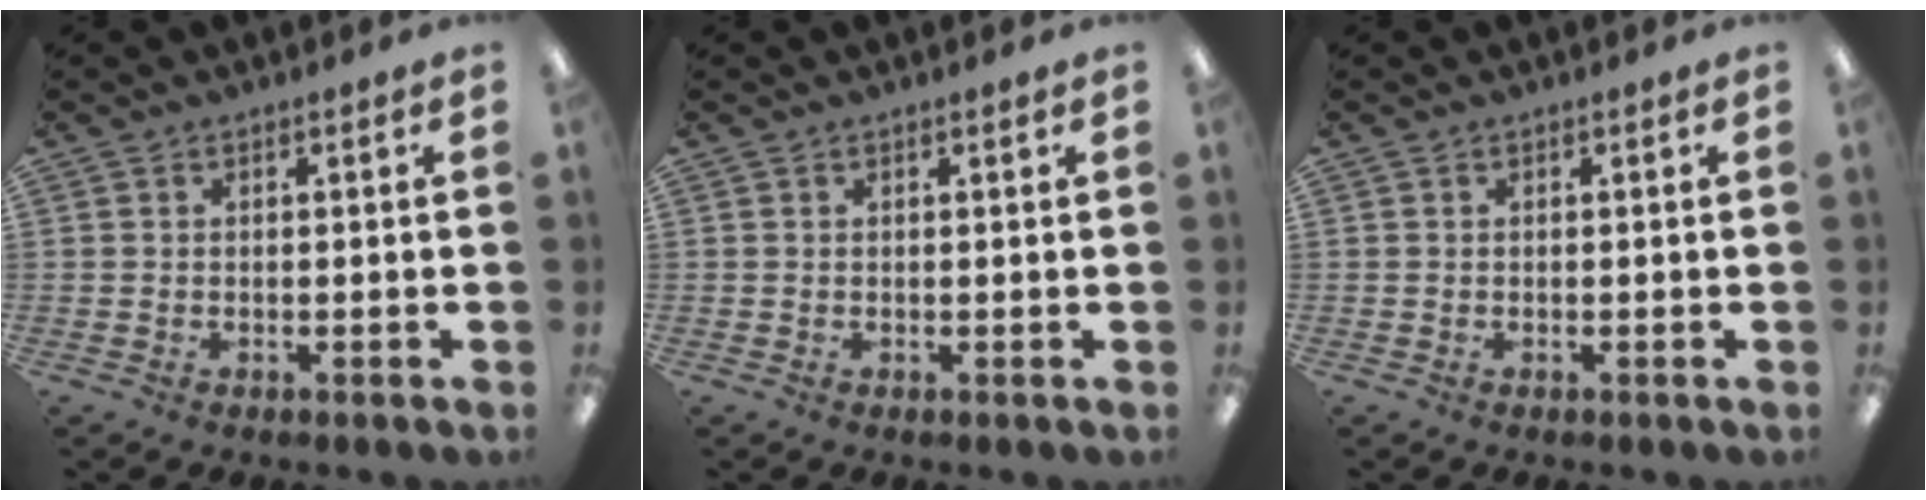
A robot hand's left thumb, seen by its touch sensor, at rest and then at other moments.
{"total": 0.5, "force": [0.3, 0.0, 0.4], "torque": [-0.007, 0.002, 0.005]}
{"total": 0.0}